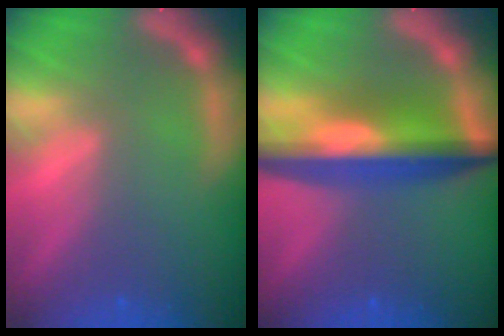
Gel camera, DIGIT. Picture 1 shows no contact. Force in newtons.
{"total": 9.0}